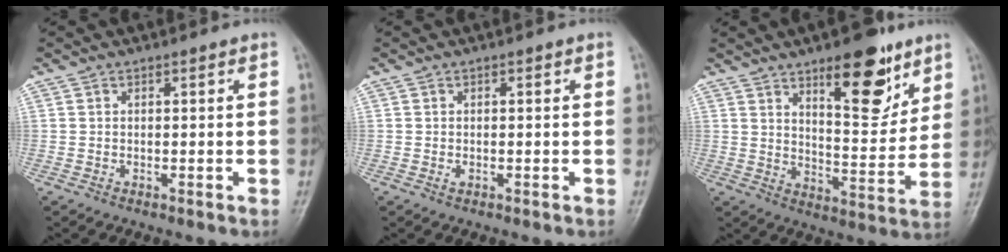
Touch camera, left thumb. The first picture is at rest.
{"total": 0.6, "force": [-0.2, 0.4, 0.3], "torque": [-0.006, 0.000, -0.004]}
{"total": 14.4, "force": [8.6, 5.4, 10.2], "torque": [-0.110, -0.058, 0.131]}